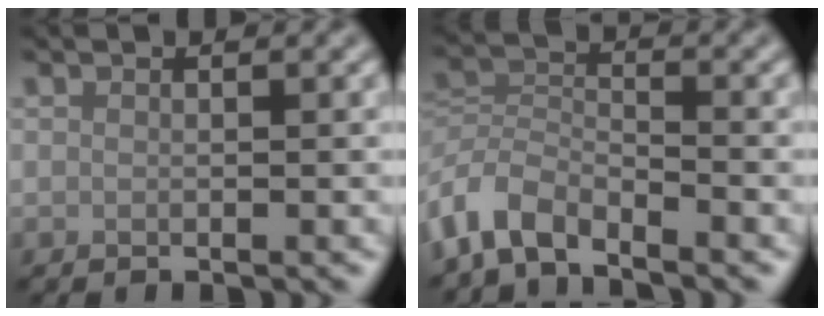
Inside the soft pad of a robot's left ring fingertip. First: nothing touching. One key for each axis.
{"total": 4.5, "fx": -3.7, "fy": 1.7, "fz": 1.7, "tx": -0.031, "ty": -0.001, "tz": -0.085}